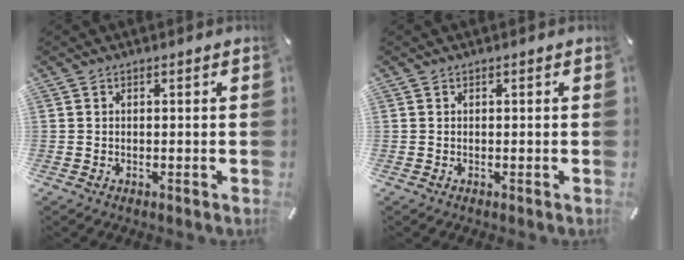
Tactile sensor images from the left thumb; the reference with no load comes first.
{"total": 0.0}